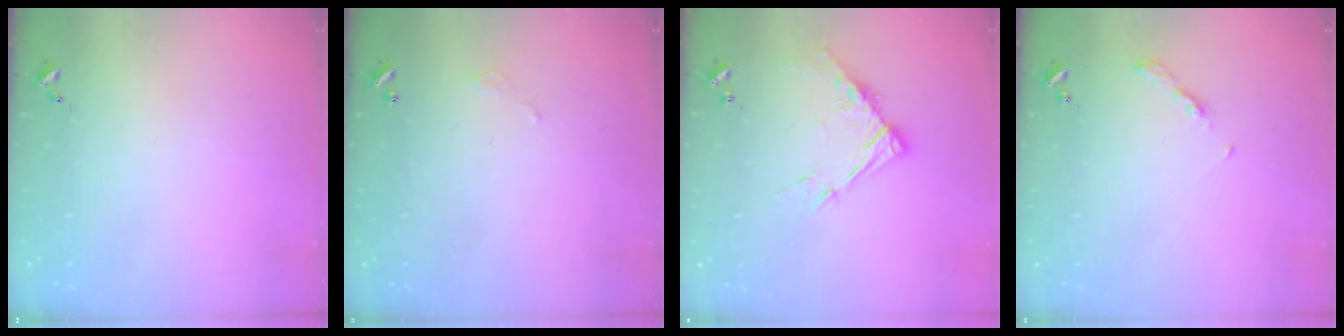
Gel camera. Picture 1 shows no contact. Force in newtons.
{"total": 3.0, "press": 3.0, "slide": 0.2}
{"total": 10.1, "press": 10.0, "slide": 1.1}
{"total": 3.5, "press": 3.5, "slide": 0.4}